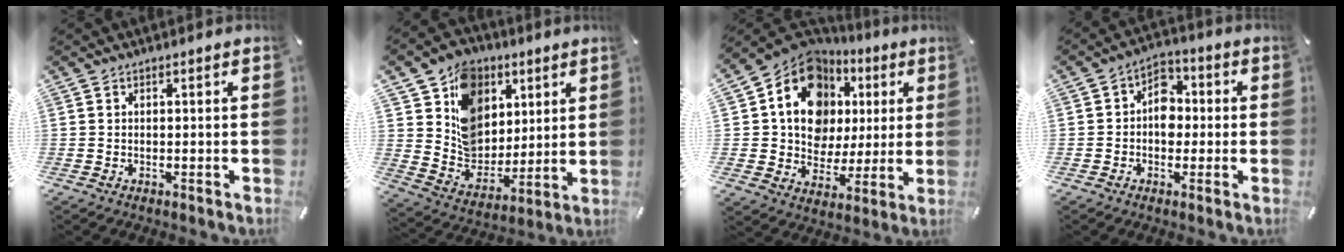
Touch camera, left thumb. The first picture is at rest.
{"total": 14.7, "force": [5.0, 13.0, 4.7], "torque": [-0.082, -0.032, 0.102]}
{"total": 15.2, "force": [5.5, 12.4, 6.9], "torque": [-0.119, -0.048, 0.101]}
{"total": 6.7, "force": [-1.1, 5.5, 3.8], "torque": [-0.050, 0.015, -0.022]}